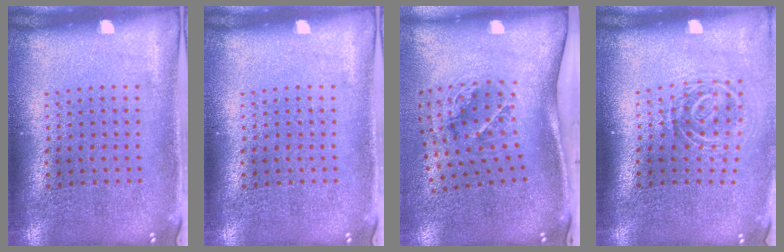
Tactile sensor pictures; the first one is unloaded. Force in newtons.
{"total": 0.0}
{"total": 2.1, "press": 1.3, "slide": 1.6}
{"total": 1.8, "press": 1.2, "slide": 1.4}